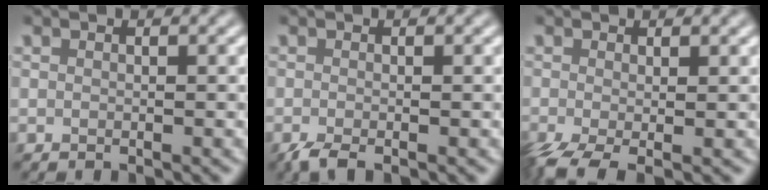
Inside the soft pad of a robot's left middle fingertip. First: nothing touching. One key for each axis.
{"total": 1.7, "fx": -1.1, "fy": 0.3, "fz": 1.2, "tx": -0.026, "ty": -0.008, "tz": -0.026}
{"total": 3.2, "fx": -1.2, "fy": 1.0, "fz": 2.7, "tx": -0.061, "ty": -0.011, "tz": -0.028}